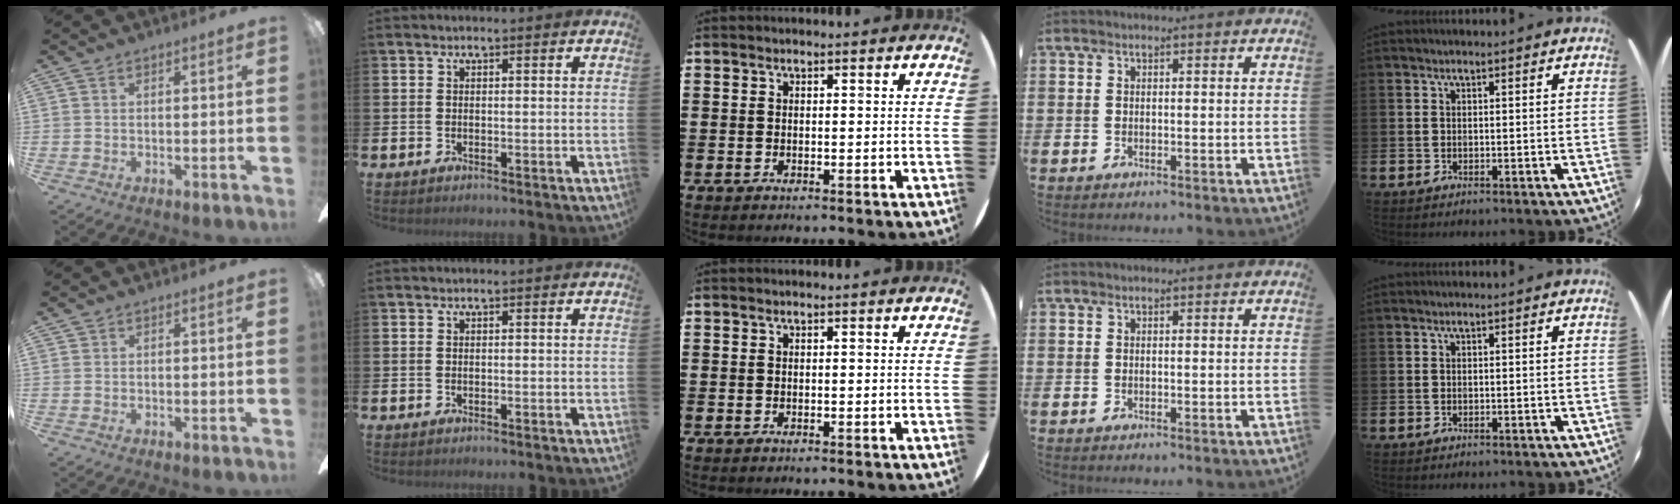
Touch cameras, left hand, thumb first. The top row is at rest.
{}